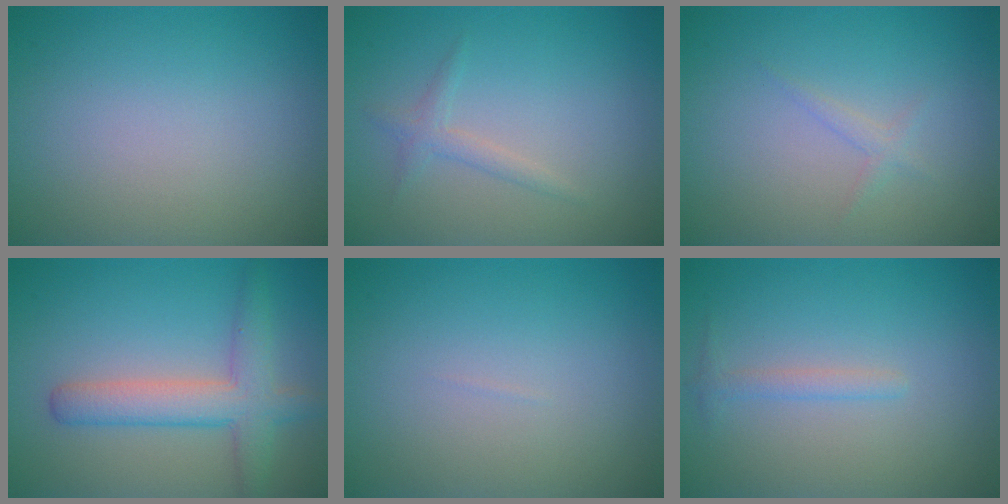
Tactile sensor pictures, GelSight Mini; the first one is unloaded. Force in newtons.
{"total": 1.3, "press": 1.3, "slide": 0.0}
{"total": 0.9, "press": 0.9, "slide": 0.1}
{"total": 4.5, "press": 4.5, "slide": 0.2}
{"total": 0.0}
{"total": 1.1, "press": 1.1, "slide": 0.0}